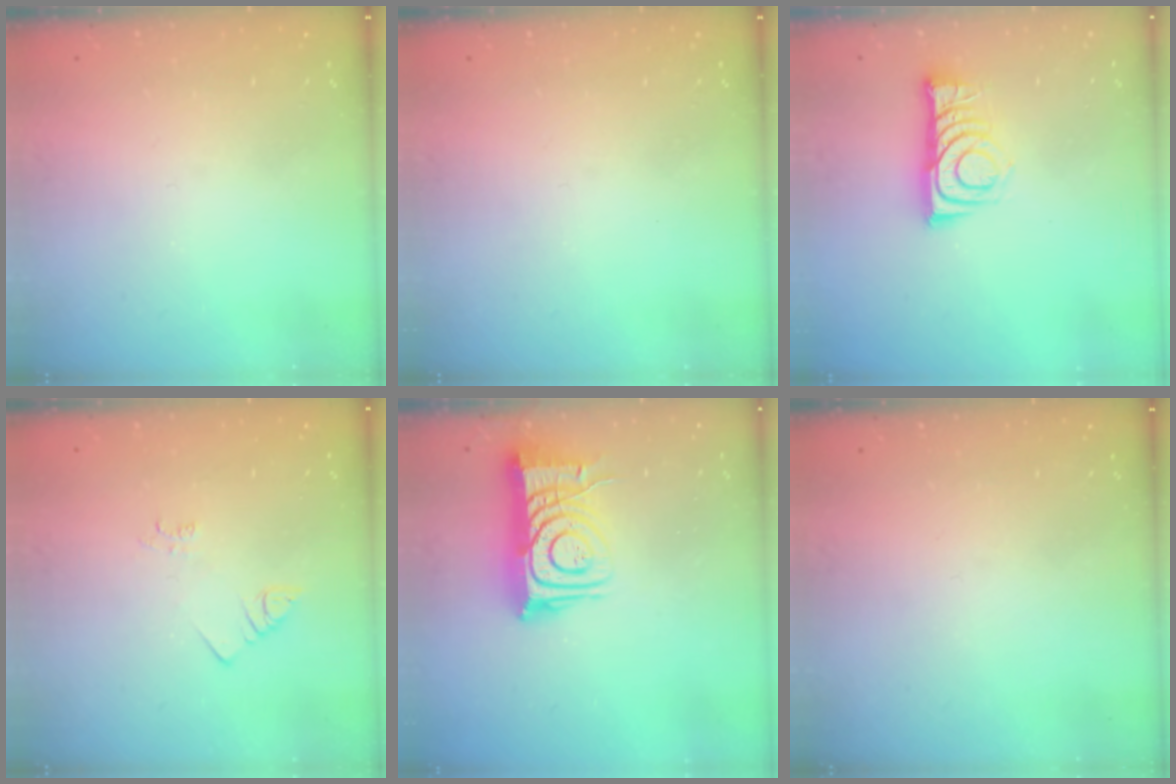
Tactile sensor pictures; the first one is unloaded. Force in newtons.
{"total": 0.0}
{"total": 8.9, "press": 8.8, "slide": 0.9}
{"total": 2.5, "press": 2.5, "slide": 0.5}
{"total": 14.3, "press": 14.2, "slide": 1.6}
{"total": 0.0}